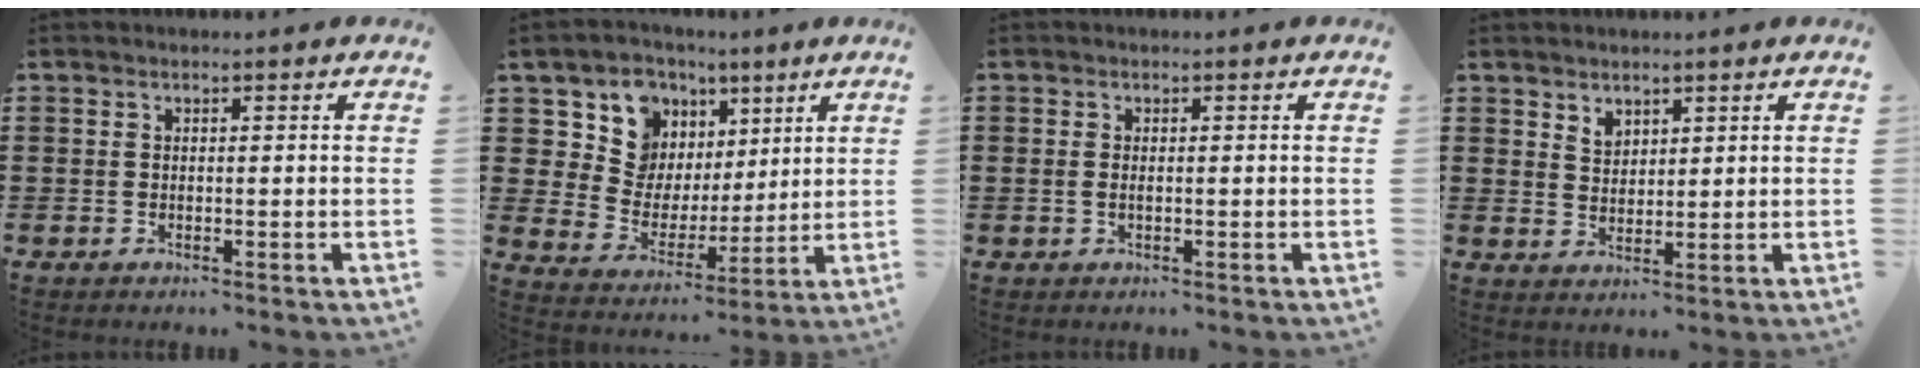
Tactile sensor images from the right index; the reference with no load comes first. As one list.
[{"total": 9.8, "force": [4.8, 8.2, 2.5], "torque": [-0.089, -0.024, 0.092]}, {"total": 0.8, "force": [-0.1, 0.3, 0.8], "torque": [-0.016, 0.000, -0.002]}, {"total": 2.5, "force": [2.1, 1.4, 0.3], "torque": [-0.010, 0.003, 0.042]}]